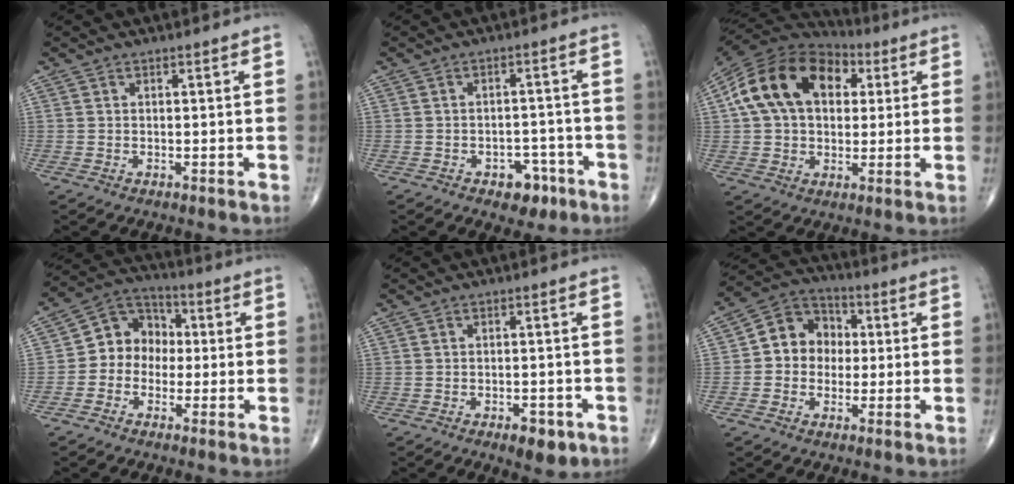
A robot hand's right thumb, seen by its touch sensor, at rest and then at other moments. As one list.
[{"total": 5.5, "force": [-3.1, 3.6, 2.7], "torque": [-0.006, 0.027, -0.040]}, {"total": 20.4, "force": [5.0, 13.9, 14.1], "torque": [-0.241, 0.026, 0.077]}, {"total": 9.4, "force": [-0.7, 8.1, 4.7], "torque": [-0.036, 0.037, -0.031]}, {"total": 4.9, "force": [-2.6, 2.3, 3.5], "torque": [-0.038, 0.008, -0.030]}, {"total": 10.1, "force": [0.3, 8.8, 5.1], "torque": [-0.046, 0.029, -0.010]}]